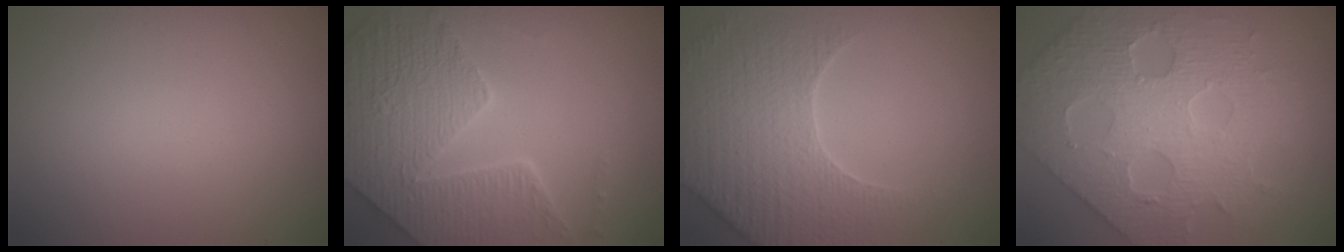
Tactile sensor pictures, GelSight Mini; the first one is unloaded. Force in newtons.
{"total": 8.0, "press": 5.8, "slide": 5.5}
{"total": 5.1, "press": 4.9, "slide": 1.6}
{"total": 6.9, "press": 6.1, "slide": 3.3}